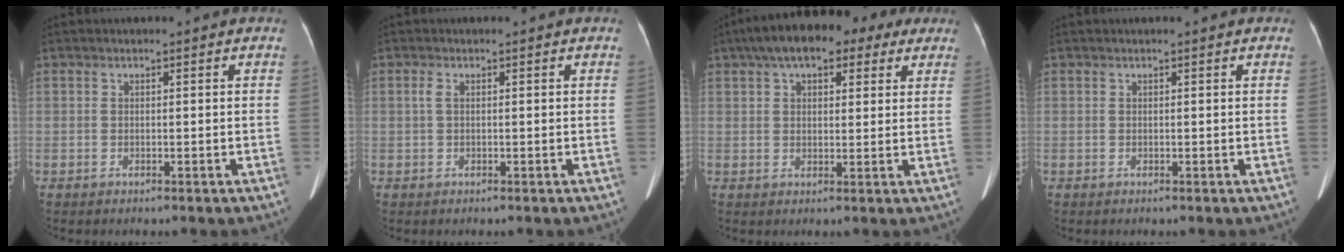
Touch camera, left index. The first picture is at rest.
{"total": 0.9, "force": [0.3, 0.3, 0.8], "torque": [-0.023, 0.000, 0.003]}
{"total": 13.6, "force": [8.9, 5.7, 8.6], "torque": [-0.135, 0.058, 0.135]}
{"total": 0.8, "force": [0.7, 0.1, 0.5], "torque": [-0.004, 0.015, 0.008]}